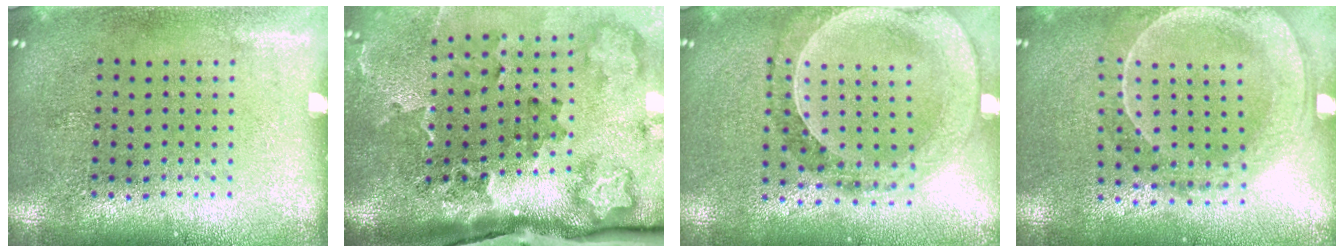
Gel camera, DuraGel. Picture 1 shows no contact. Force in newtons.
{"total": 3.7, "press": 2.4, "slide": 2.8}
{"total": 1.0, "press": 0.9, "slide": 0.2}
{"total": 2.1, "press": 2.0, "slide": 0.7}